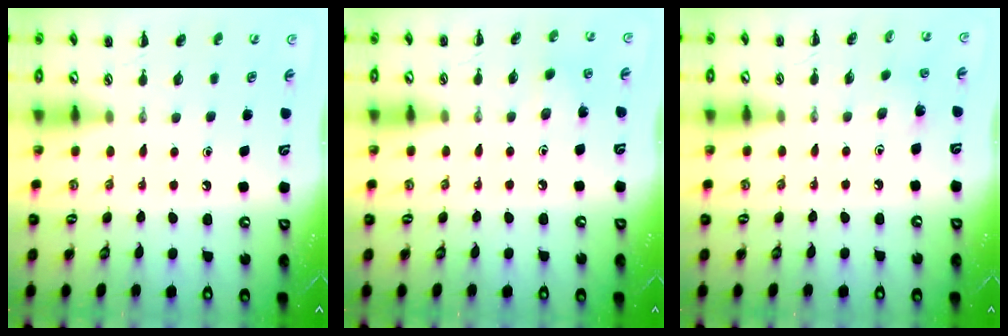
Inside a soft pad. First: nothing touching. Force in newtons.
{"total": 2.7, "press": 2.6, "slide": 0.8}
{"total": 2.6, "press": 2.4, "slide": 0.8}